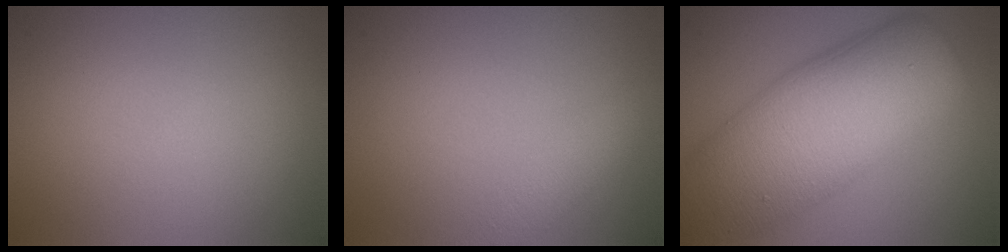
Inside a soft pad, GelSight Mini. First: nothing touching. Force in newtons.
{"total": 2.5, "press": 2.5, "slide": 0.1}
{"total": 15.2, "press": 15.1, "slide": 0.6}